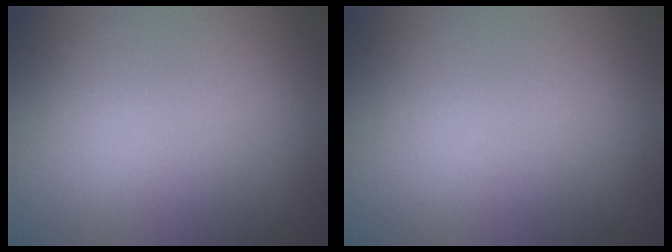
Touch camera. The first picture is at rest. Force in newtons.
{"total": 0.0}